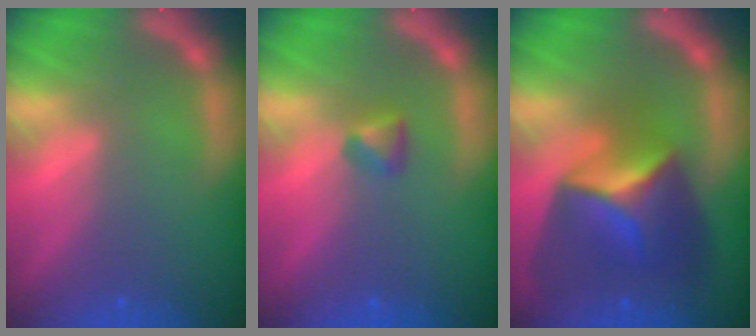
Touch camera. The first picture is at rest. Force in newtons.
{"total": 1.4}
{"total": 8.9}